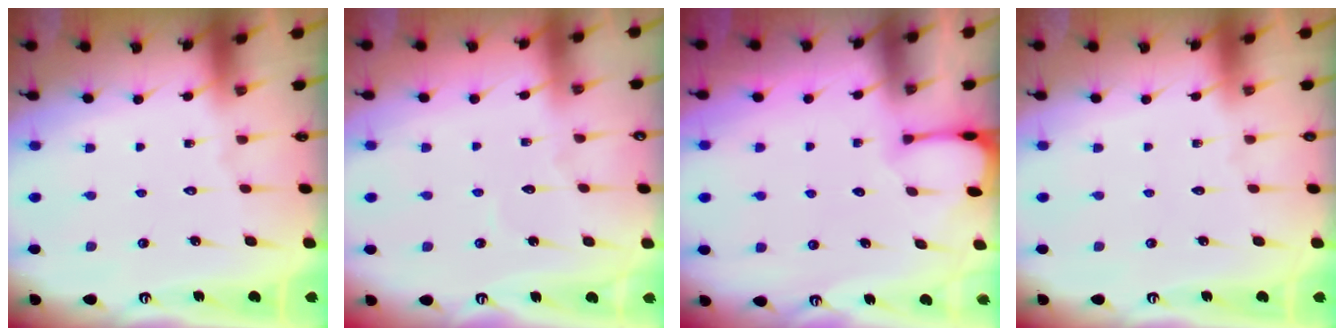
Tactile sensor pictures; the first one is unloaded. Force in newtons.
{"total": 2.6, "press": 2.6, "slide": 0.3}
{"total": 1.3, "press": 1.2, "slide": 0.2}
{"total": 0.0}